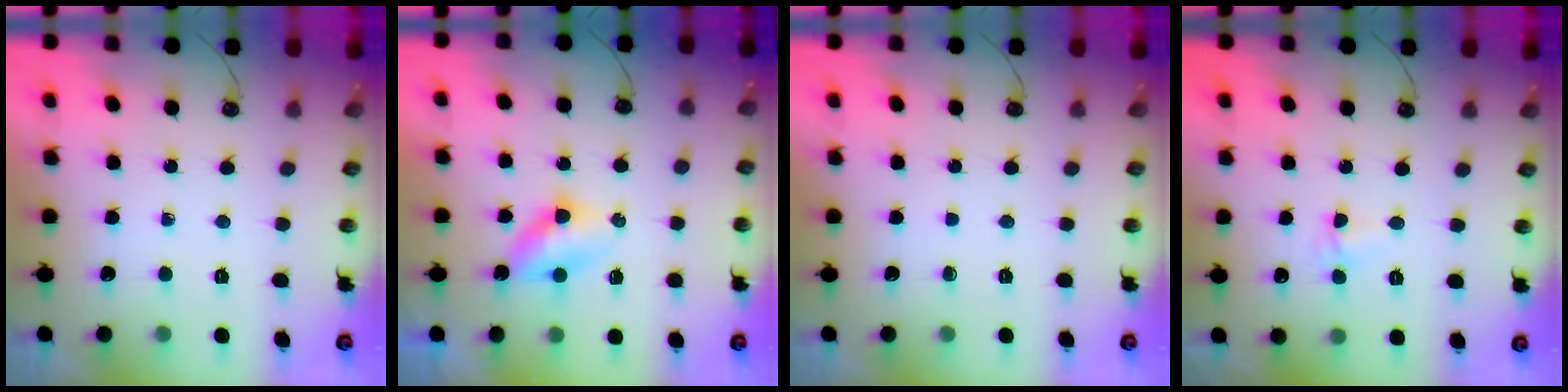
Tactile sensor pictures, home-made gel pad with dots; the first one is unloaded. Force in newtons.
{"total": 6.1, "press": 4.8, "slide": 3.7}
{"total": 0.0}
{"total": 2.9, "press": 2.9, "slide": 0.4}